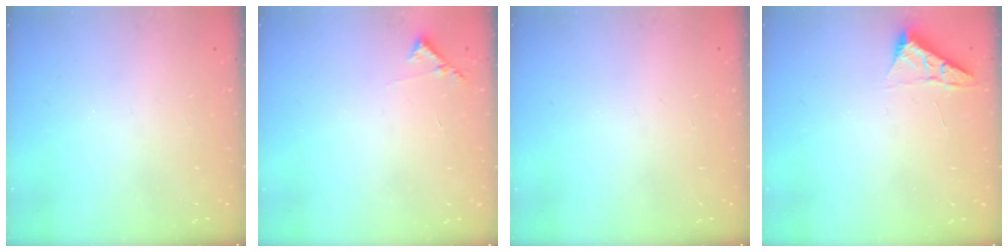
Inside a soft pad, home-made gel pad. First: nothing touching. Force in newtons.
{"total": 6.4, "press": 6.4, "slide": 0.5}
{"total": 0.0}
{"total": 4.0, "press": 4.0, "slide": 0.5}